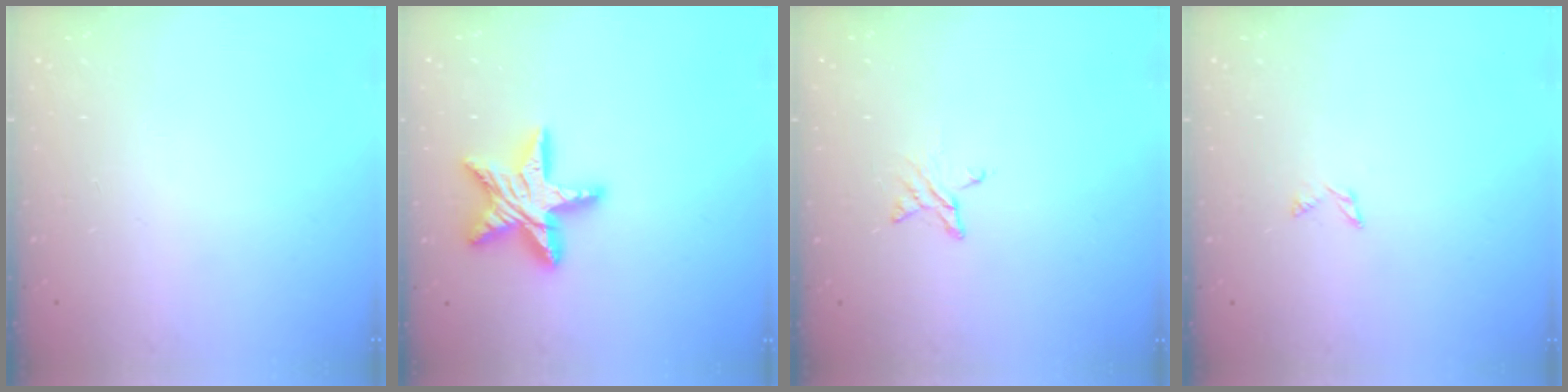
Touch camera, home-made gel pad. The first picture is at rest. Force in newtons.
{"total": 17.0, "press": 17.0, "slide": 1.4}
{"total": 2.9, "press": 2.9, "slide": 0.3}
{"total": 1.8, "press": 1.7, "slide": 0.3}